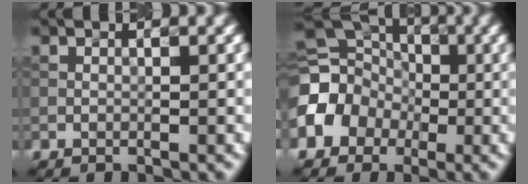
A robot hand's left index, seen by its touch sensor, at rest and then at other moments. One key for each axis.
{"total": 9.0, "fx": -1.7, "fy": 7.8, "fz": 4.1, "tx": -0.068, "ty": -0.001, "tz": -0.064}